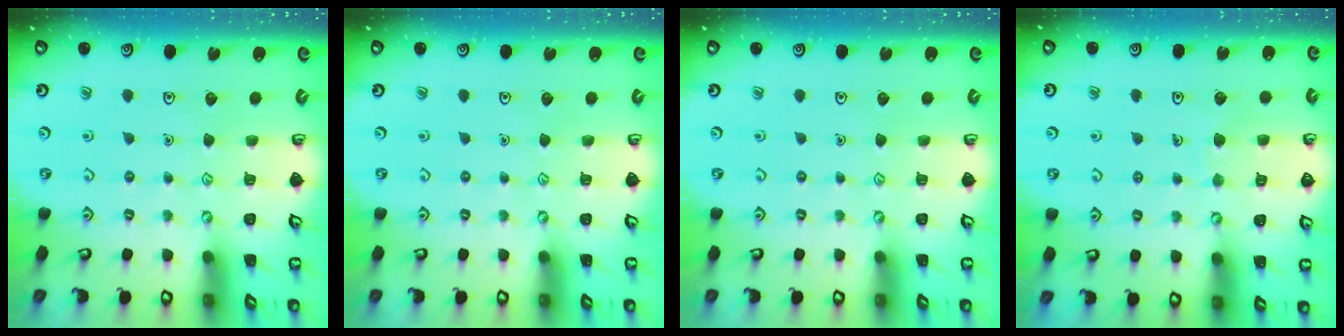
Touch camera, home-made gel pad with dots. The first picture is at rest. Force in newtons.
{"total": 0.0}
{"total": 0.0}
{"total": 4.6, "press": 4.6, "slide": 0.4}